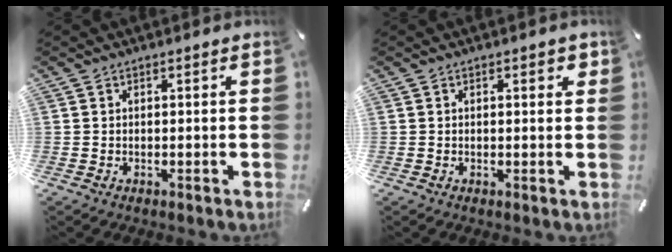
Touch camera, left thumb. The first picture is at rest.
{"total": 1.3, "force": [0.5, 0.7, 1.0], "torque": [-0.012, 0.002, 0.005]}